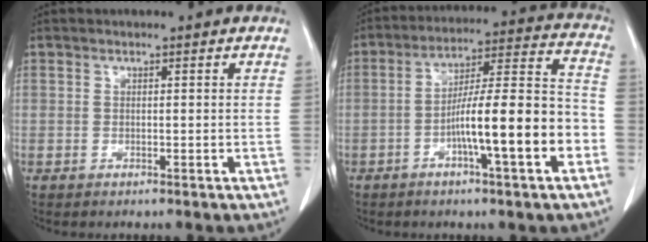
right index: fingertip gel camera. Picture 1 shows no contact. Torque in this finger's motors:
{"motor_torque": [1.58, -0.56, 0.58, 0.18]}